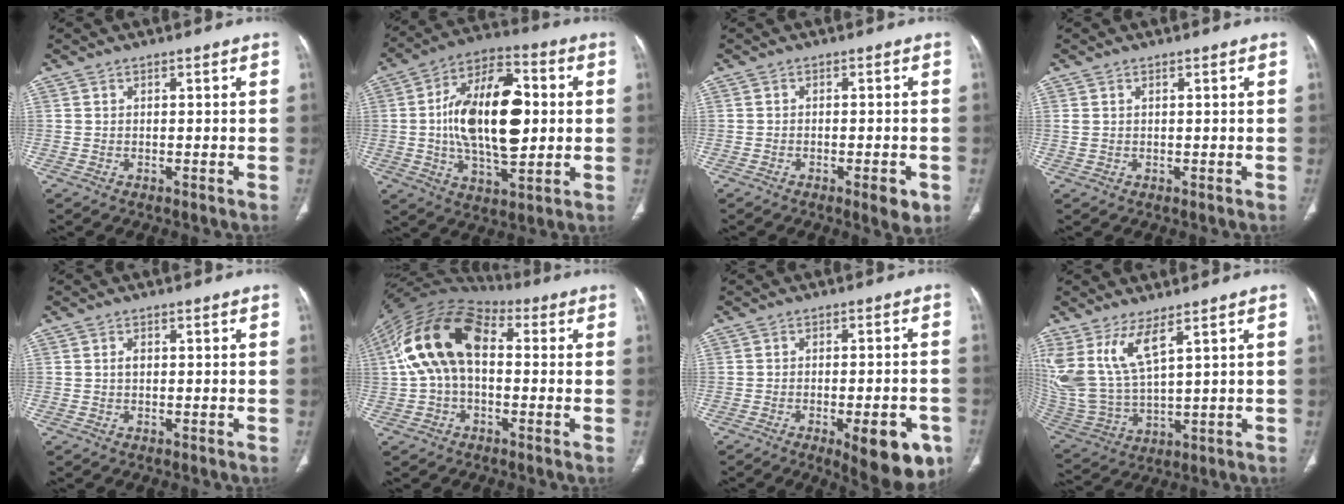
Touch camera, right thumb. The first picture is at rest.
{"total": 20.3, "force": [1.1, 10.0, 17.6], "torque": [-0.282, 0.011, 0.016]}
{"total": 4.3, "force": [-2.0, 1.5, 3.6], "torque": [-0.040, -0.001, -0.024]}
{"total": 1.0, "force": [0.2, 0.7, 0.7], "torque": [-0.025, 0.012, 0.012]}
{"total": 1.1, "force": [0.1, 0.7, 0.8], "torque": [-0.014, 0.002, 0.000]}
{"total": 16.4, "force": [1.6, 10.1, 12.8], "torque": [-0.239, 0.043, 0.020]}
{"total": 13.1, "force": [-6.1, 4.6, 10.5], "torque": [-0.103, 0.015, -0.071]}
{"total": 12.5, "force": [6.5, 4.5, 9.6], "torque": [-0.214, -0.032, 0.153]}